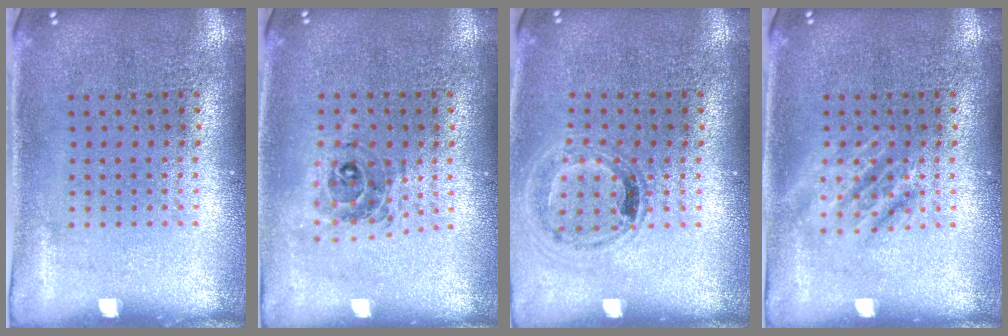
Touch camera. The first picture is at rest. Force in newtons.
{"total": 0.8, "press": 0.8, "slide": 0.1}
{"total": 1.0, "press": 1.0, "slide": 0.1}
{"total": 2.0, "press": 2.0, "slide": 0.3}